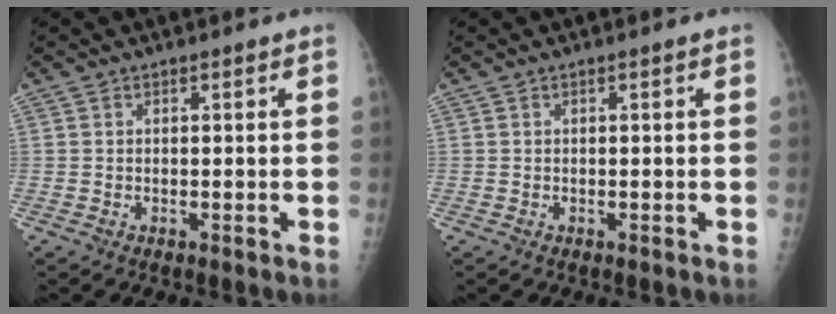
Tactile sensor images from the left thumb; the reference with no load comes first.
{"total": 0.0}